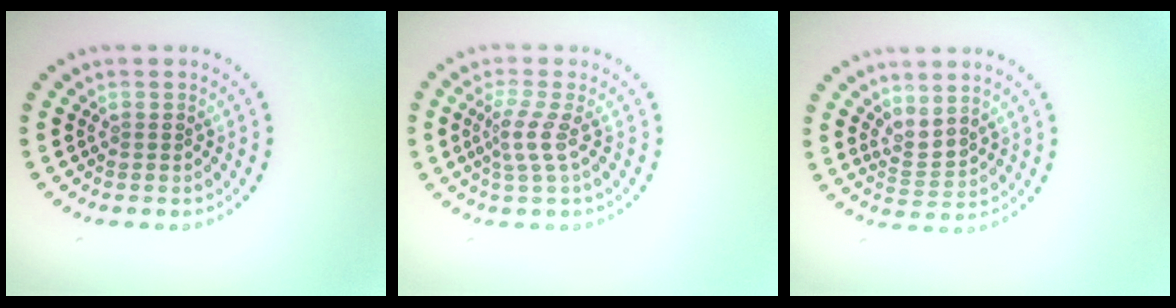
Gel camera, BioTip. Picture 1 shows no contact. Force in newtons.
{"total": 2.3, "press": 1.5, "slide": 1.8}
{"total": 2.1, "press": 1.4, "slide": 1.6}